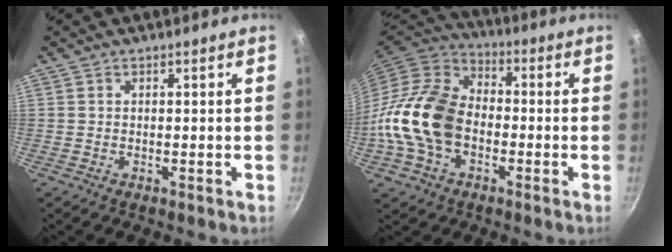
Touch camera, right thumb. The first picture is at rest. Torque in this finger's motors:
{"motor_torque": [2.50, 2.52, 1.37, -1.40, 0.25]}